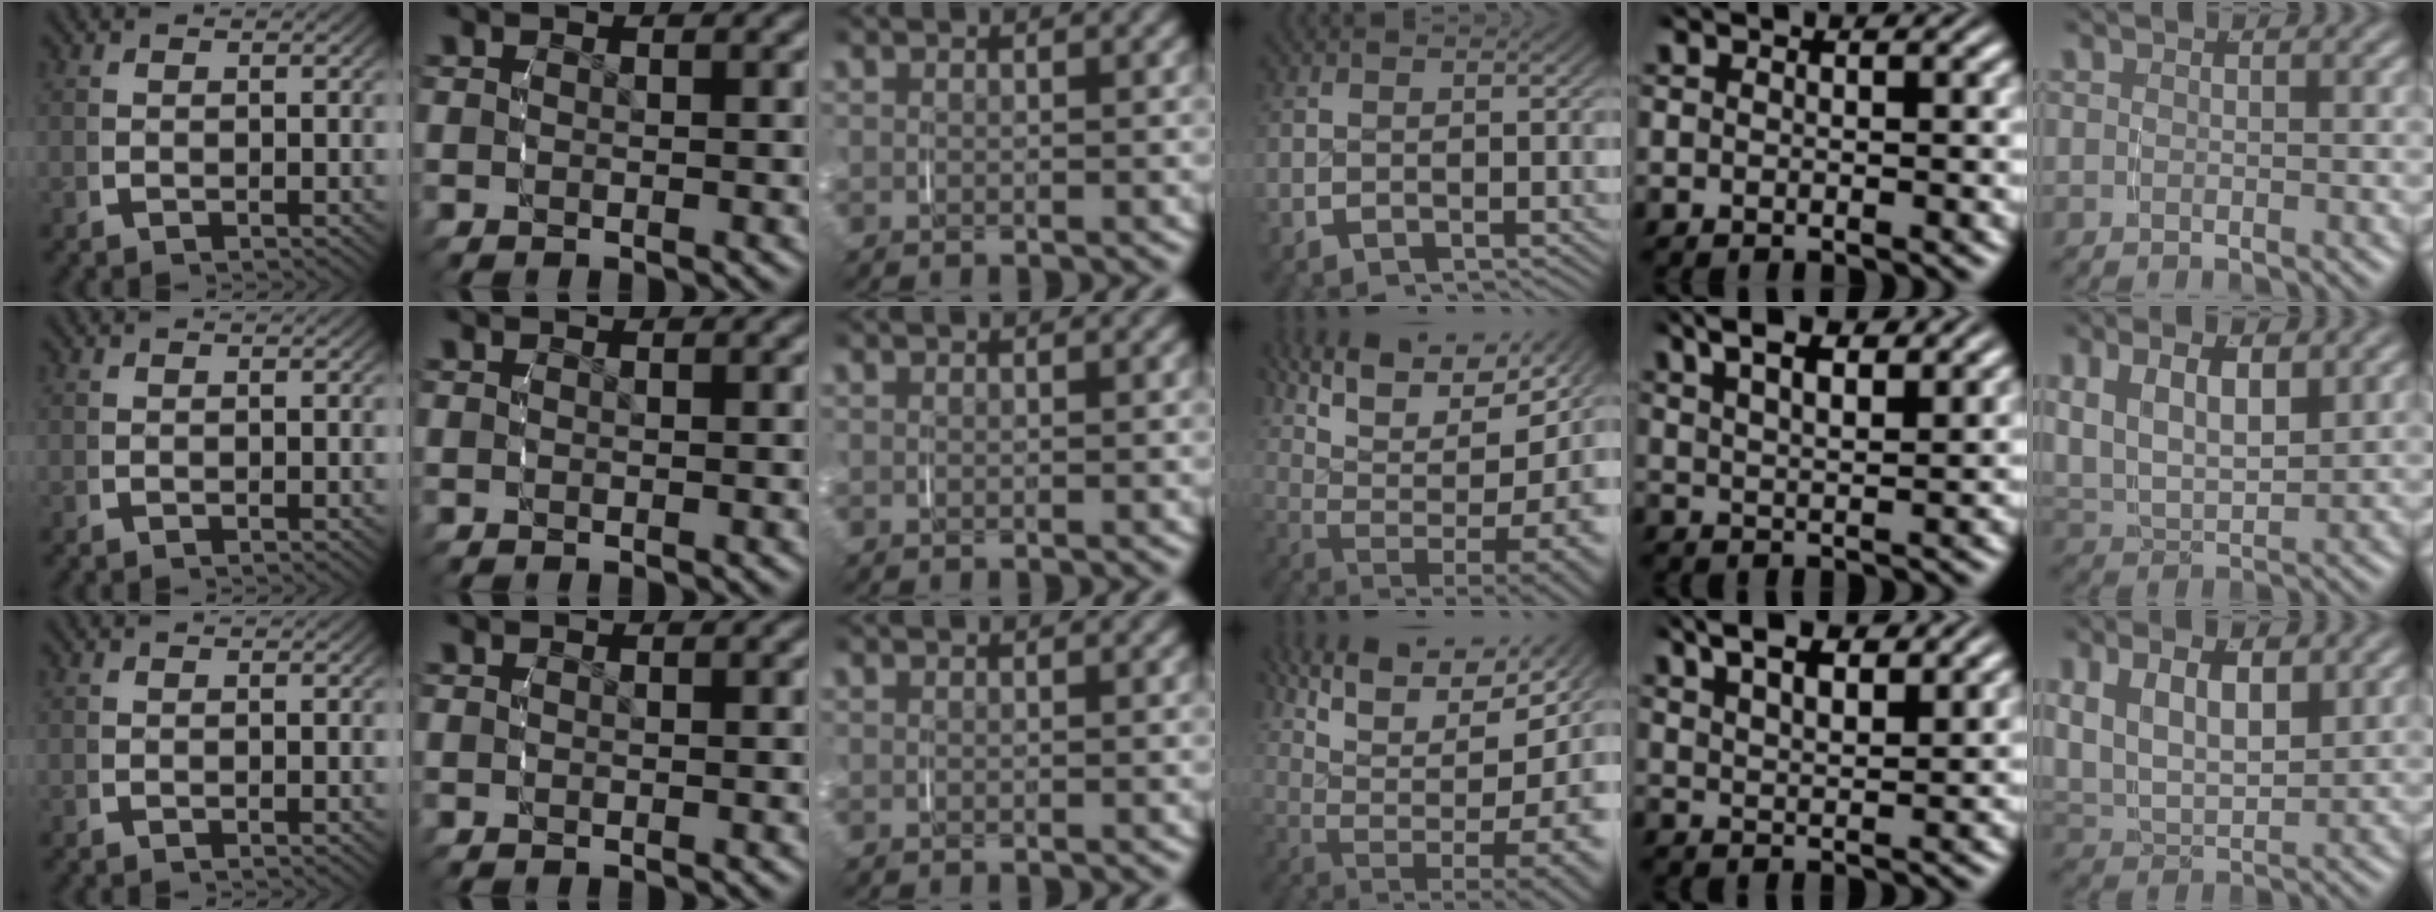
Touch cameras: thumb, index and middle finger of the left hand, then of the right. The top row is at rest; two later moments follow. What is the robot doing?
{"motion": "grasp_and_lifting", "object": "shirt"}